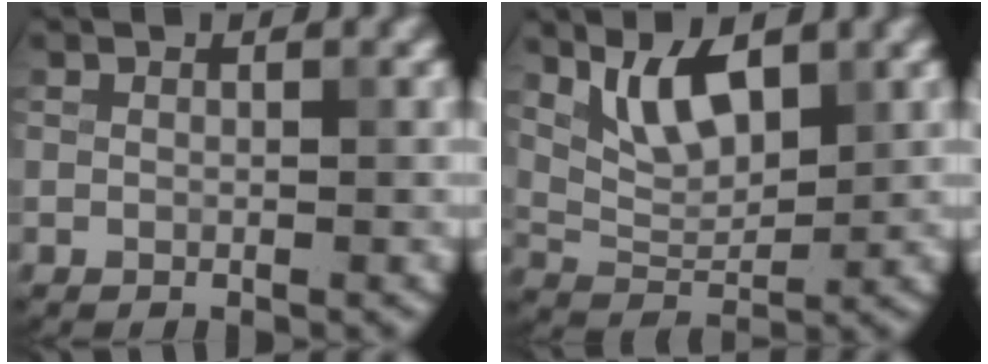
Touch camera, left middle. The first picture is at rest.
{"total": 4.8, "force": [2.7, 2.0, 3.4], "torque": [-0.070, -0.008, 0.054]}